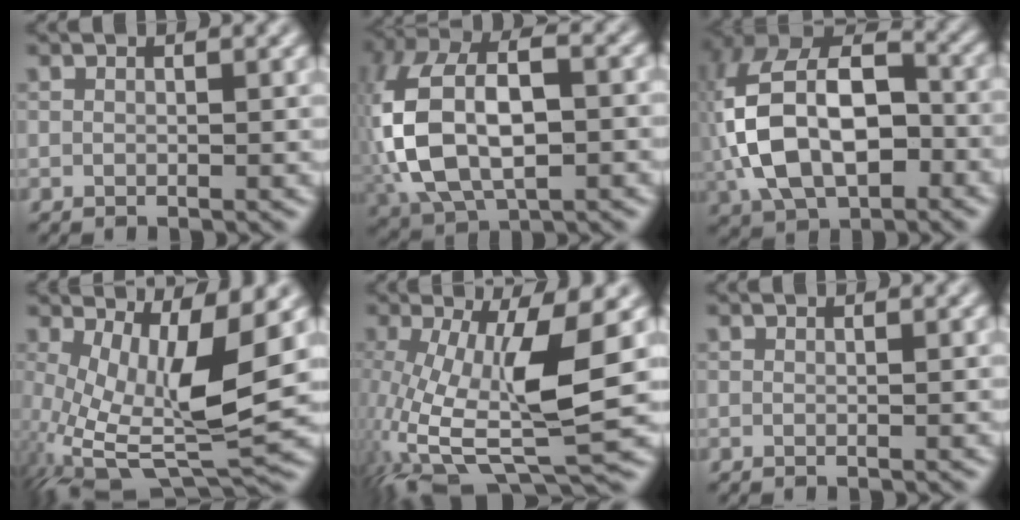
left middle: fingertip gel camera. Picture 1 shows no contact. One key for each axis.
{"total": 12.7, "fx": -1.0, "fy": 7.4, "fz": 10.3, "tx": -0.233, "ty": 0.006, "tz": -0.026}
{"total": 13.9, "fx": -1.4, "fy": 8.9, "fz": 10.6, "tx": -0.239, "ty": -0.001, "tz": -0.030}
{"total": 11.3, "fx": -0.5, "fy": 3.9, "fz": 10.6, "tx": -0.213, "ty": -0.024, "tz": 0.004}
{"total": 11.4, "fx": -1.1, "fy": 3.0, "fz": 10.9, "tx": -0.225, "ty": -0.010, "tz": -0.021}
{"total": 0.0}